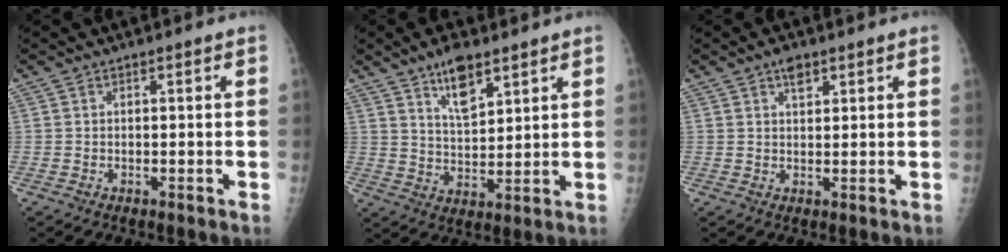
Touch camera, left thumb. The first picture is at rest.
{"total": 8.3, "force": [5.4, 3.3, 5.5], "torque": [-0.078, -0.034, 0.097]}
{"total": 3.0, "force": [1.8, 1.6, 1.7], "torque": [-0.018, -0.008, 0.029]}